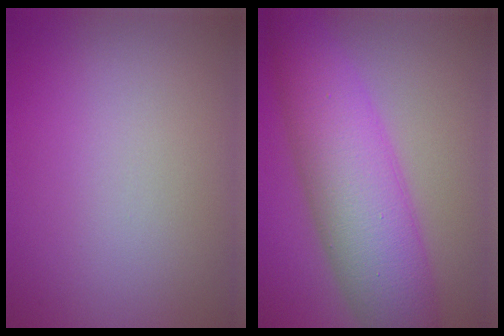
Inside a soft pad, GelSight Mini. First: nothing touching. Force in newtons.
{"total": 9.2, "press": 9.2, "slide": 0.3}